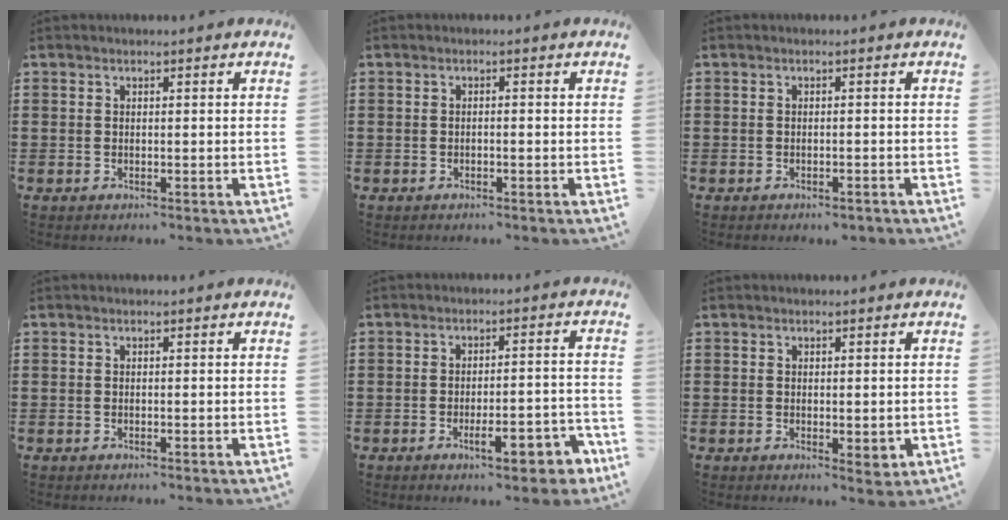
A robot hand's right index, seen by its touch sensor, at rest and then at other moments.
{"total": 0.6, "force": [-0.4, 0.0, 0.5], "torque": [-0.009, -0.005, -0.007]}
{"total": 0.7, "force": [-0.7, 0.0, 0.4], "torque": [-0.011, -0.006, -0.011]}
{"total": 0.0}
{"total": 7.9, "force": [-4.2, 2.4, 6.3], "torque": [-0.086, 0.000, -0.069]}
{"total": 1.8, "force": [0.1, 0.9, 1.6], "torque": [-0.030, 0.001, 0.003]}